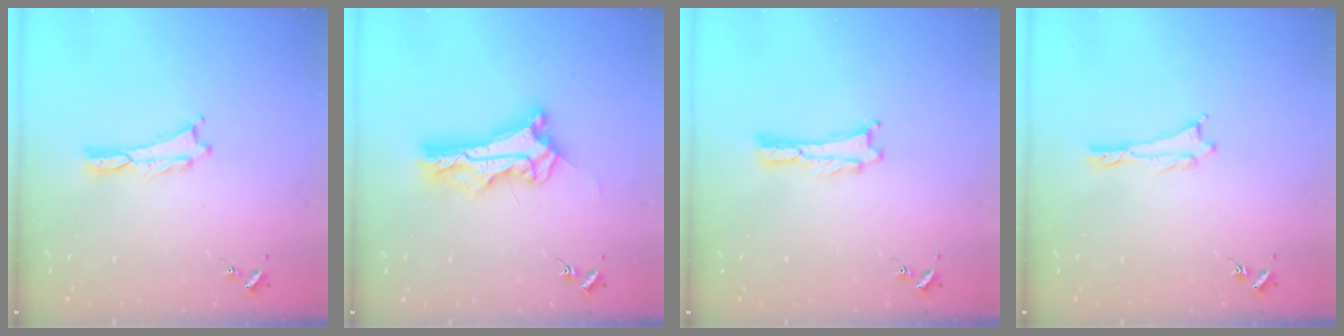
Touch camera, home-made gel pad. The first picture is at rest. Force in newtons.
{"total": 9.7, "press": 9.7, "slide": 0.8}
{"total": 0.0}
{"total": 0.5, "press": 0.5, "slide": 0.2}